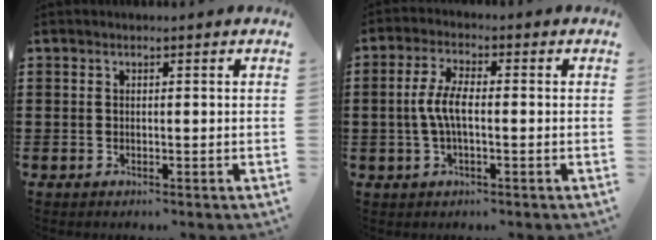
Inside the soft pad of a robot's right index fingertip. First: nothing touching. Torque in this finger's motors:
{"motor_torque": [1.22, -0.09, 0.59, 0.18]}